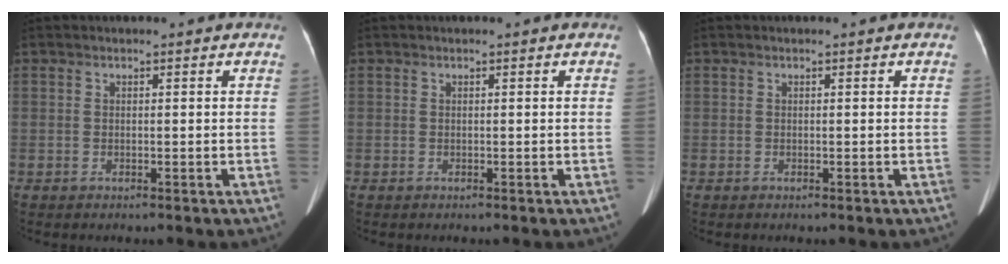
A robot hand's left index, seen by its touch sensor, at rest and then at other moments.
{"total": 0.0}
{"total": 0.0}